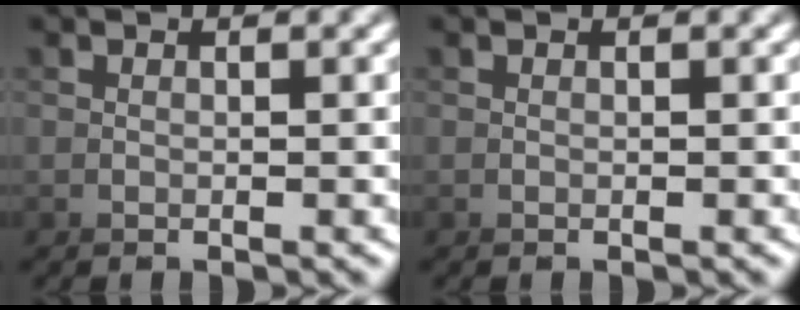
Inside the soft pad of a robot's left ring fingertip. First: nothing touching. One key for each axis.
{"total": 0.0}